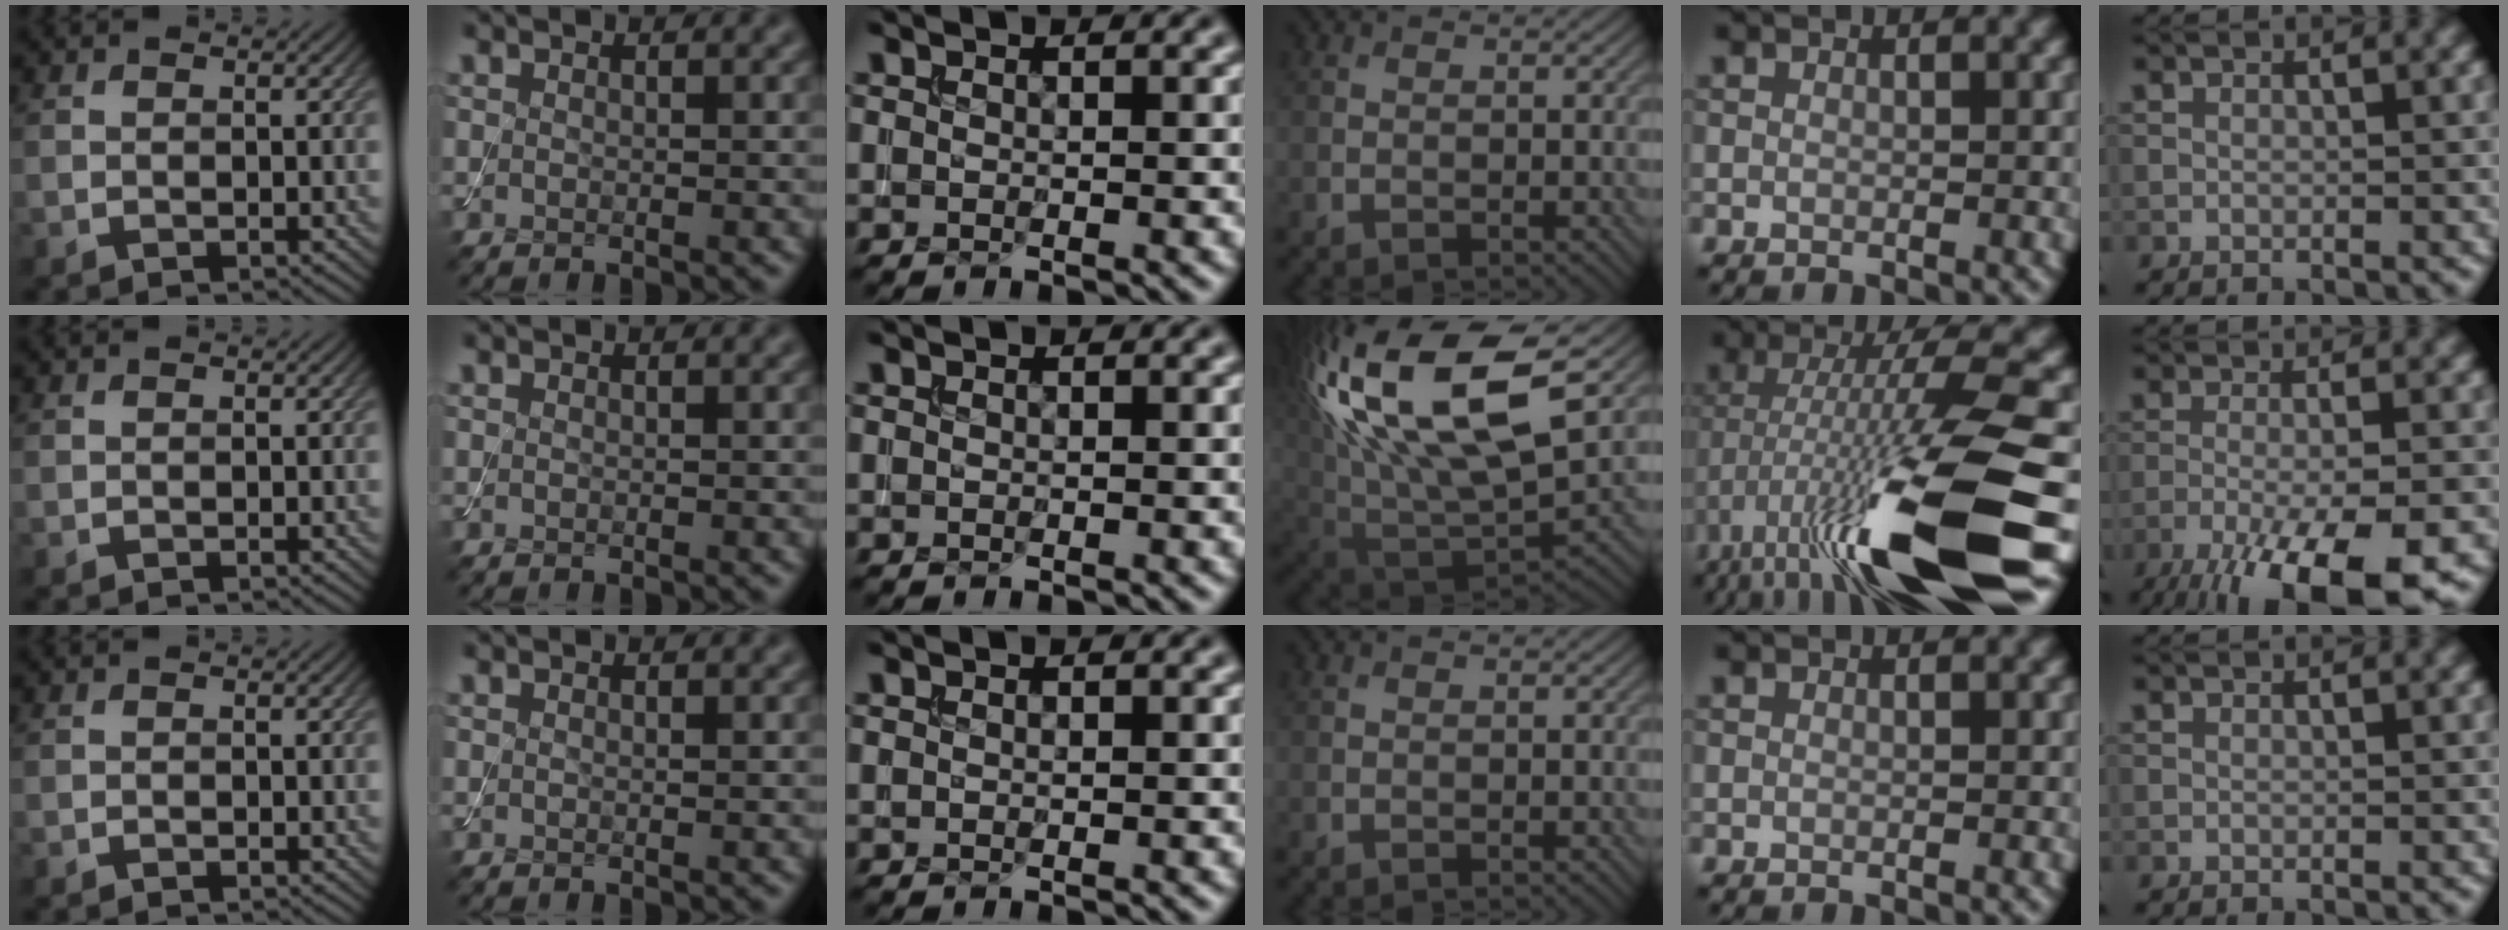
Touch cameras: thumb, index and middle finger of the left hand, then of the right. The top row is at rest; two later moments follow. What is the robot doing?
{"motion": "assemble", "object": "toy tower of hanoi"}